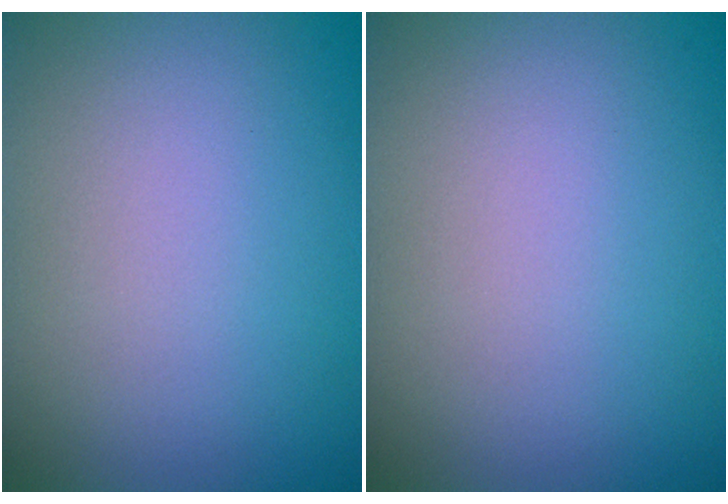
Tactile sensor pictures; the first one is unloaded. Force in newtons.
{"total": 0.0}